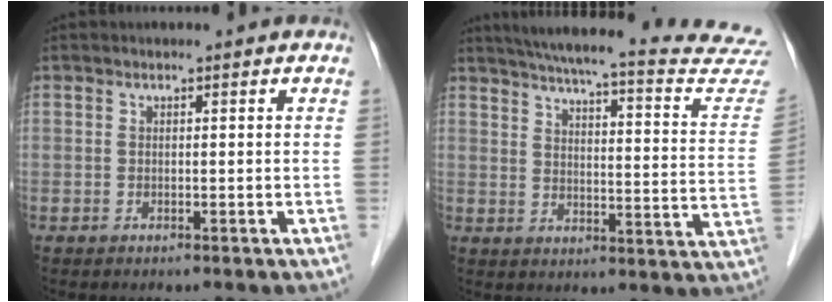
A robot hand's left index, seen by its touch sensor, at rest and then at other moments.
{"total": 28.6, "force": [26.3, 1.7, 10.9], "torque": [-0.156, -0.085, 0.311]}